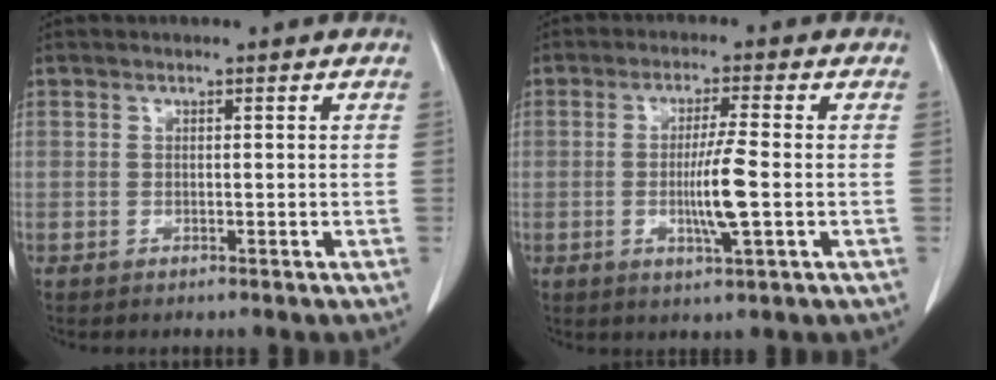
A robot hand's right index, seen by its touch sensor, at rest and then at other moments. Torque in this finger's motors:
{"motor_torque": [1.26, 0.40, 0.19, 0.12]}